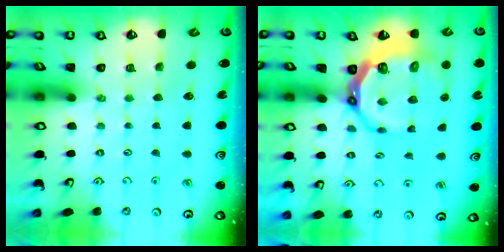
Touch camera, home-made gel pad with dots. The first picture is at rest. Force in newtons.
{"total": 13.1, "press": 12.3, "slide": 4.7}